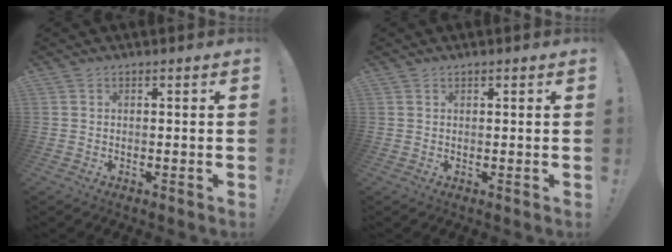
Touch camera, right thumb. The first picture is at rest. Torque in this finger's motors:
{"motor_torque": [0.36, -0.18, -0.18, 0.11, 0.04]}